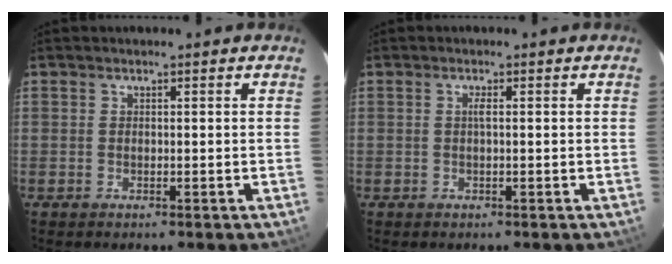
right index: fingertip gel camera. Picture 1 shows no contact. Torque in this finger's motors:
{"motor_torque": [0.28, -0.01, 0.14, 0.03]}